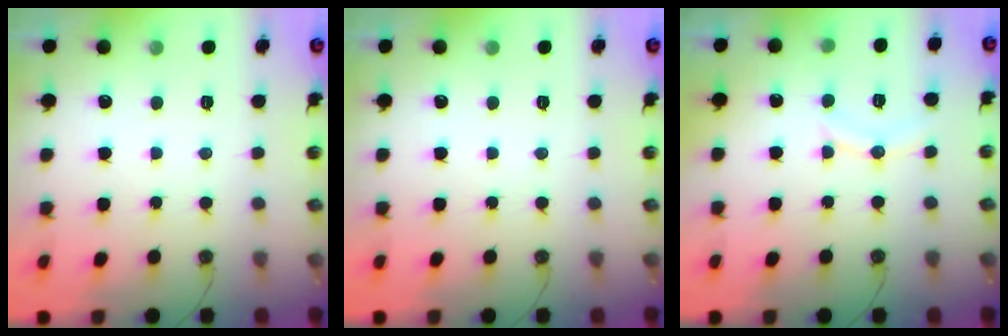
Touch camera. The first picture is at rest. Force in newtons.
{"total": 0.0}
{"total": 6.9, "press": 6.8, "slide": 0.8}